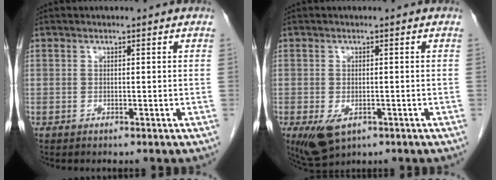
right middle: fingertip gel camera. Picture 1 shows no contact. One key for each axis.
{"total": 5.0, "fx": -2.2, "fy": 2.7, "fz": 3.6, "tx": -0.070, "ty": -0.012, "tz": -0.028}